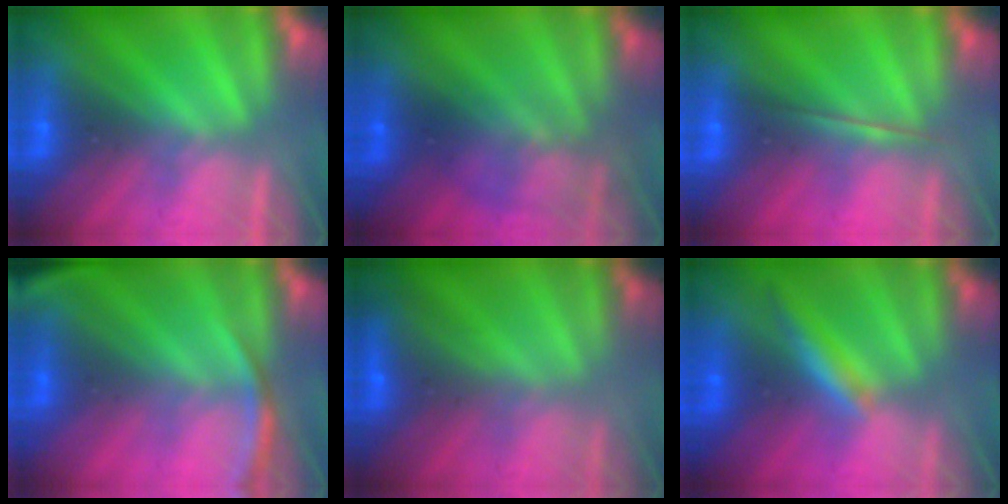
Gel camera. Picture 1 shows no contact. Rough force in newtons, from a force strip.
{"total": 2.2}
{"total": 1.7}
{"total": 2.6}
{"total": 3.2}
{"total": 1.6}